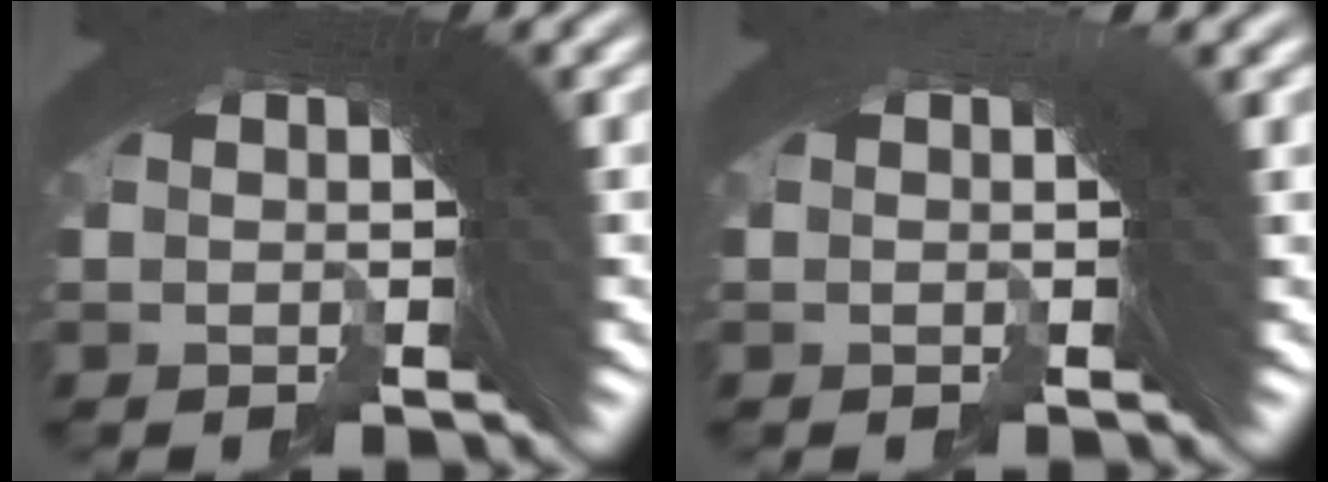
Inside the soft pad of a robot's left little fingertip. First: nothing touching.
{"total": 0.6, "force": [0.2, 0.4, 0.4], "torque": [-0.004, 0.008, -0.003]}